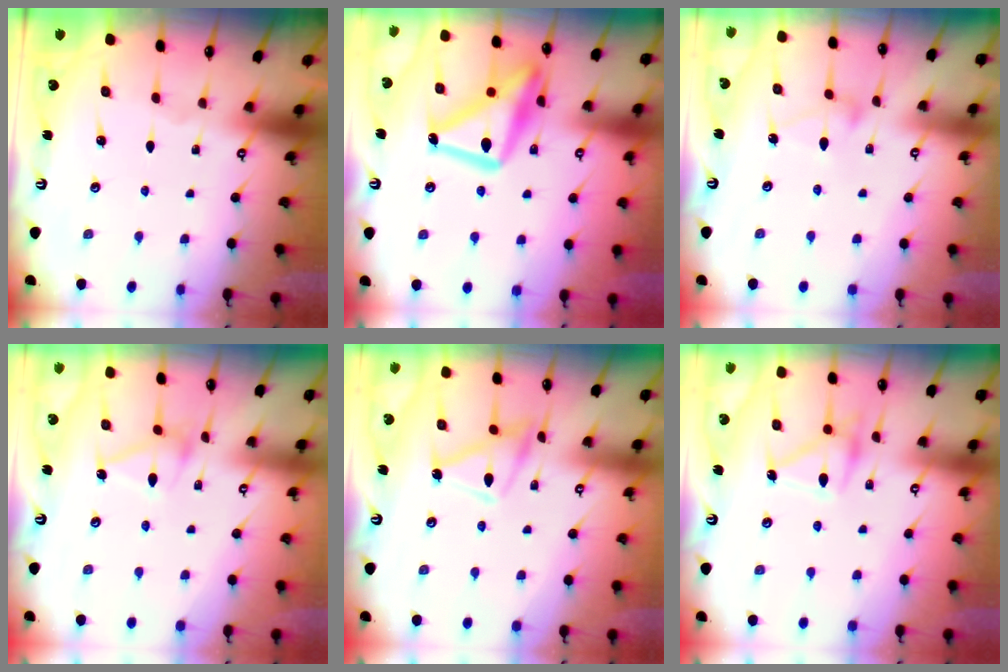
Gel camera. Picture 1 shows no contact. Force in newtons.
{"total": 18.7, "press": 18.6, "slide": 1.5}
{"total": 7.9, "press": 7.9, "slide": 0.5}
{"total": 12.1, "press": 12.1, "slide": 0.3}
{"total": 12.7, "press": 12.7, "slide": 0.9}
{"total": 15.6, "press": 15.5, "slide": 1.0}